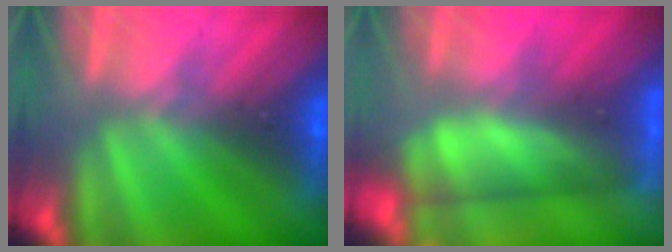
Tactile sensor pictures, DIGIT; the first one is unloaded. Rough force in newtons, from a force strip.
{"total": 4.6}